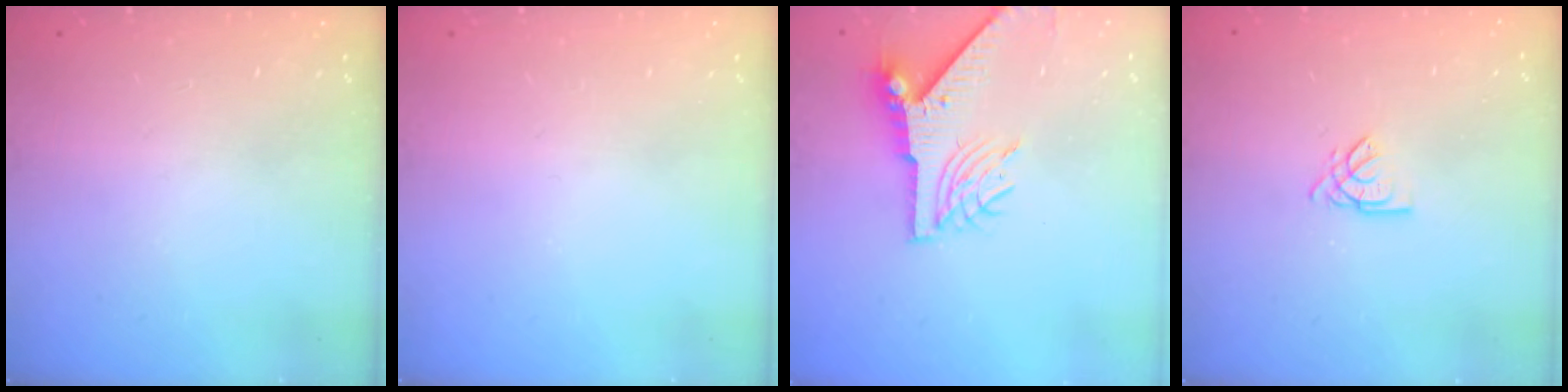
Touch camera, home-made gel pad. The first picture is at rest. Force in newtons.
{"total": 0.0}
{"total": 8.2, "press": 8.1, "slide": 1.1}
{"total": 2.6, "press": 2.6, "slide": 0.1}